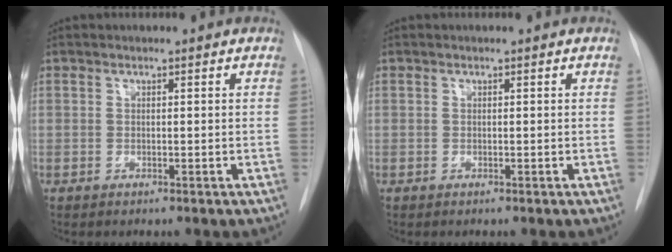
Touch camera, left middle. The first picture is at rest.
{"total": 0.0}